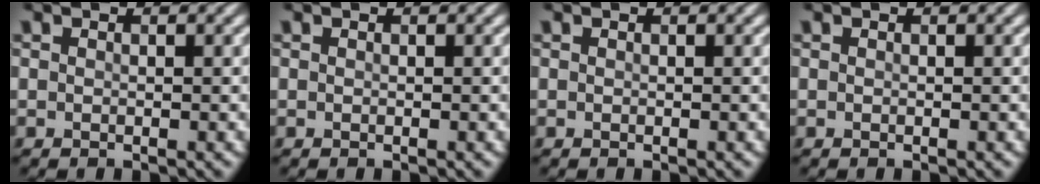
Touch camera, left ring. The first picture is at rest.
{"total": 0.0}
{"total": 0.0}
{"total": 0.0}